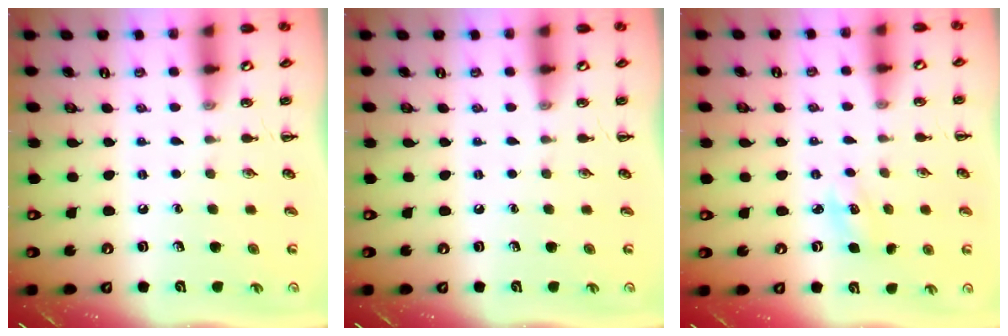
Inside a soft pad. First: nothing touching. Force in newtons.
{"total": 0.0}
{"total": 4.0, "press": 3.8, "slide": 1.2}